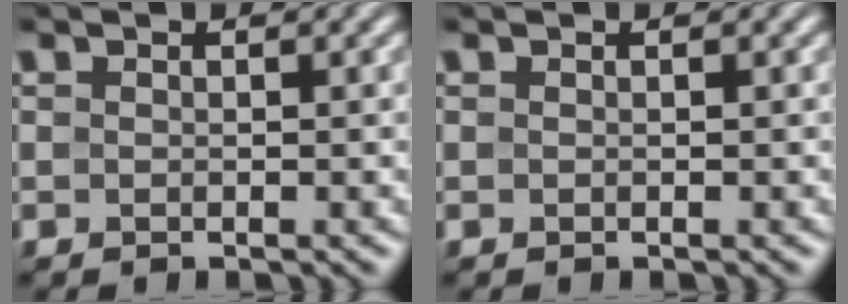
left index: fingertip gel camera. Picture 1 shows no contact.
{"total": 0.0}